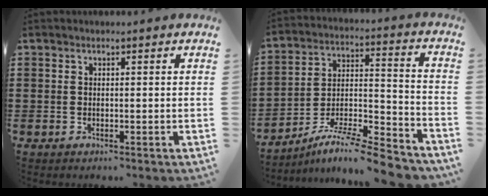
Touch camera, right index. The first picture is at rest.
{"total": 9.3, "force": [-8.4, 0.6, 3.9], "torque": [-0.059, 0.012, -0.166]}